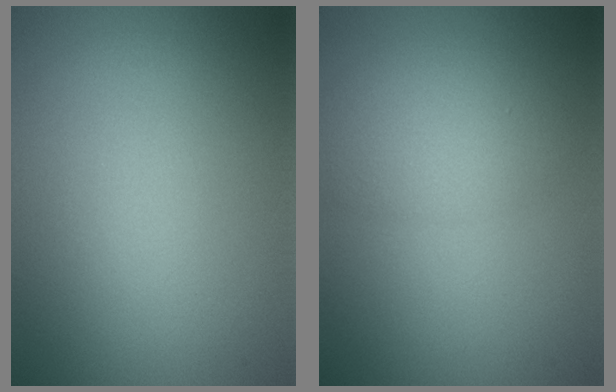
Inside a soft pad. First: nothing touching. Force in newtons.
{"total": 2.8, "press": 2.8, "slide": 0.2}